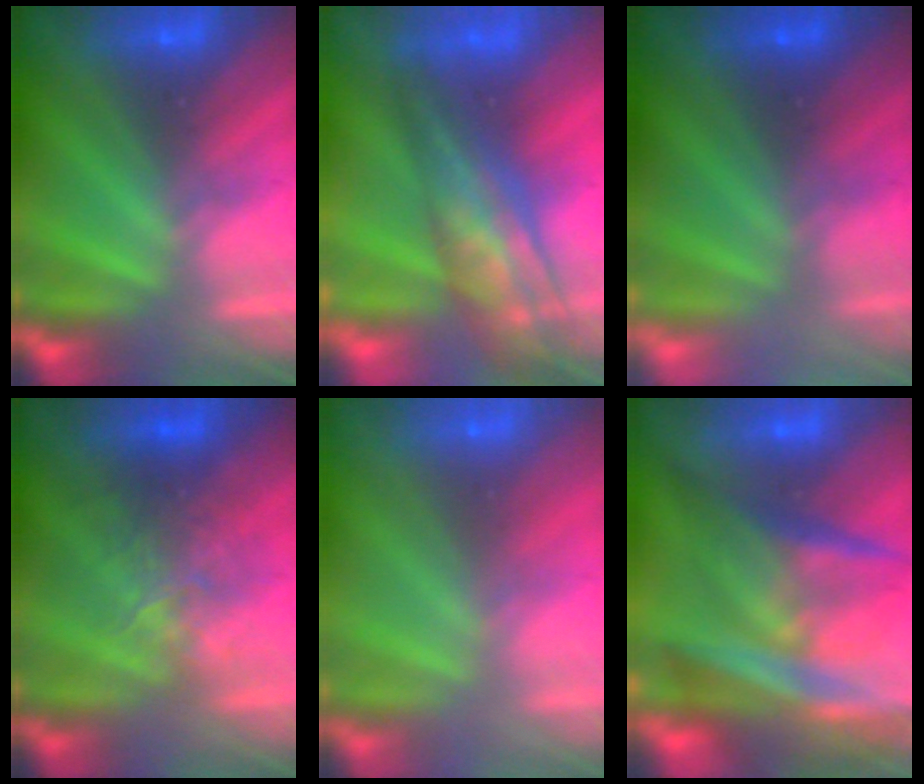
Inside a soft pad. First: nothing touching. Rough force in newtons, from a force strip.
{"total": 5.9}
{"total": 2.0}
{"total": 2.6}
{"total": 9.4}
{"total": 10.7}